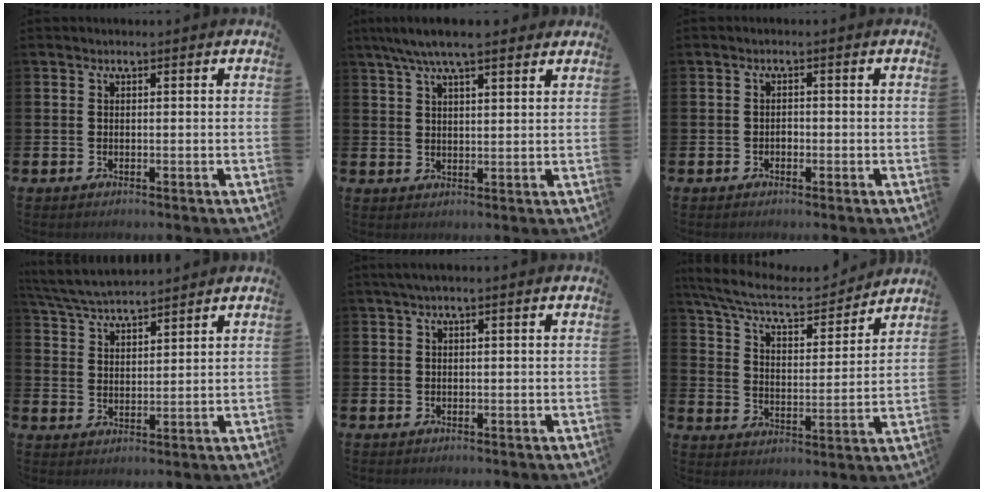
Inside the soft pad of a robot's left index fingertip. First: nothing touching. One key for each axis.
{"total": 6.7, "fx": 5.7, "fy": 1.3, "fz": 3.3, "tx": -0.075, "ty": -0.009, "tz": 0.103}
{"total": 0.9, "fx": -0.4, "fy": 0.7, "fz": 0.4, "tx": -0.003, "ty": 0.000, "tz": -0.010}
{"total": 5.2, "fx": 5.1, "fy": 0.5, "fz": 0.9, "tx": -0.039, "ty": -0.025, "tz": 0.092}
{"total": 0.9, "fx": 0.3, "fy": 0.0, "fz": 0.9, "tx": -0.022, "ty": 0.004, "tz": 0.006}
{"total": 8.1, "fx": 7.1, "fy": 2.3, "fz": 3.0, "tx": -0.086, "ty": -0.049, "tz": 0.118}